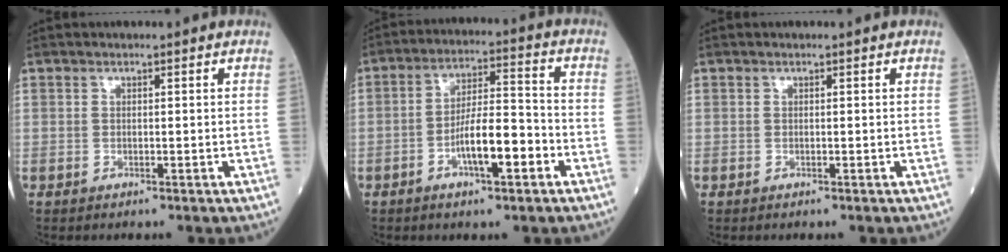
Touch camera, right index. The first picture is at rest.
{"total": 9.0, "force": [-3.5, 1.9, 8.1], "torque": [-0.147, 0.010, -0.059]}
{"total": 0.0}